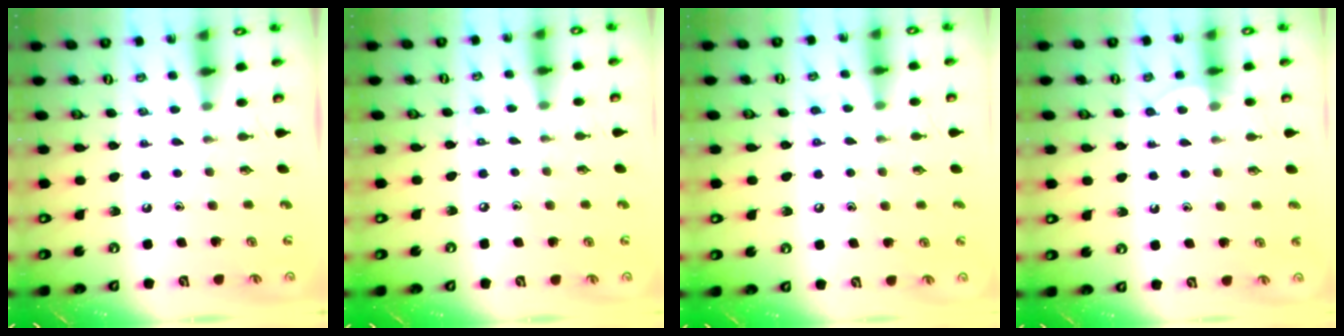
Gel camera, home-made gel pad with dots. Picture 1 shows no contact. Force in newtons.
{"total": 4.9, "press": 4.9, "slide": 0.2}
{"total": 6.9, "press": 6.9, "slide": 0.5}
{"total": 4.5, "press": 4.4, "slide": 0.4}